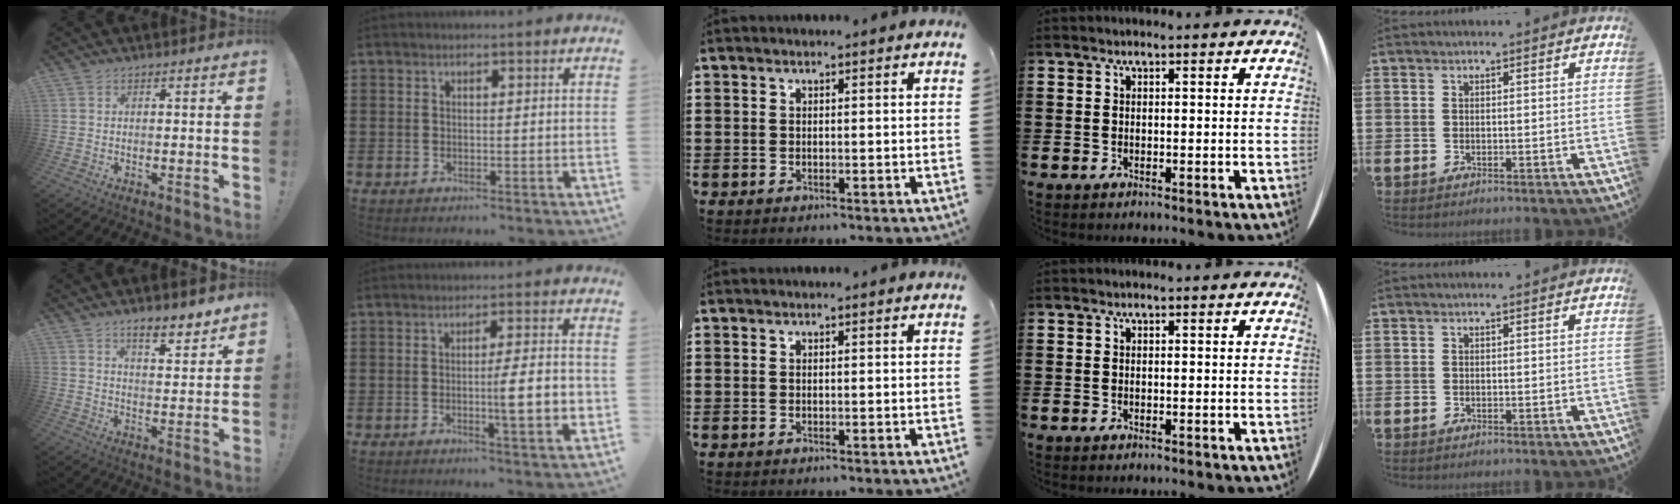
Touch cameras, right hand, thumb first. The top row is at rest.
{"thumb": {"total": 7.3, "force": [5.8, 1.7, 4.0], "torque": [-0.050, -0.037, 0.100]}, "index": {"total": 7.2, "force": [-1.1, 0.9, 7.0], "torque": [-0.099, -0.011, -0.023]}}